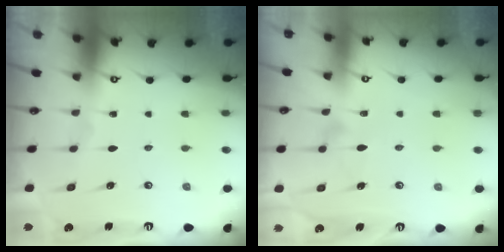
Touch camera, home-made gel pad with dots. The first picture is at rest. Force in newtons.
{"total": 7.5, "press": 7.5, "slide": 0.4}